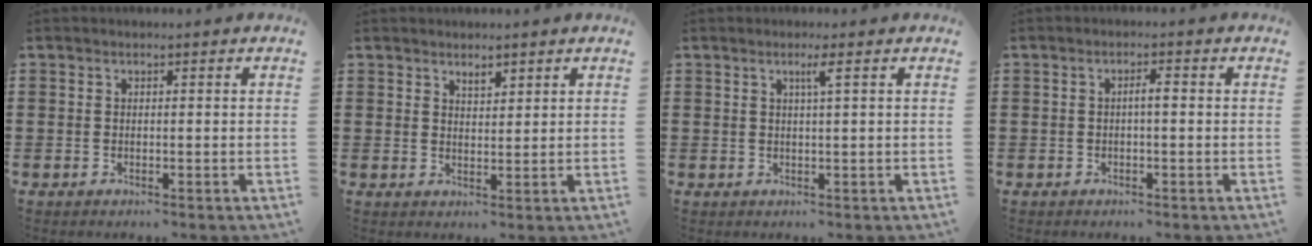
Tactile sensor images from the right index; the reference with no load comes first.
{"total": 1.9, "force": [1.7, 0.7, 0.6], "torque": [-0.014, 0.002, 0.031]}
{"total": 1.9, "force": [0.7, -0.3, 1.7], "torque": [-0.032, -0.002, 0.009]}
{"total": 1.7, "force": [-0.2, 0.3, 1.6], "torque": [-0.030, 0.003, -0.006]}